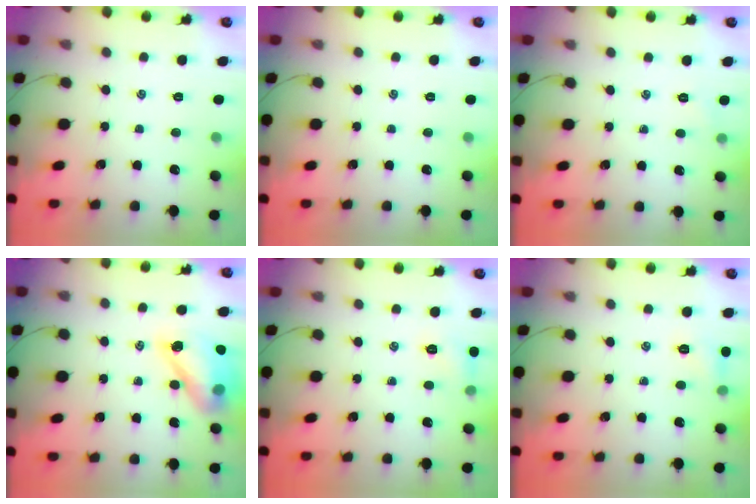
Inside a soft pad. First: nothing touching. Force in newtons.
{"total": 0.0}
{"total": 3.5, "press": 3.3, "slide": 1.1}
{"total": 13.5, "press": 12.9, "slide": 3.7}
{"total": 5.7, "press": 5.5, "slide": 1.6}
{"total": 5.6, "press": 5.3, "slide": 1.7}